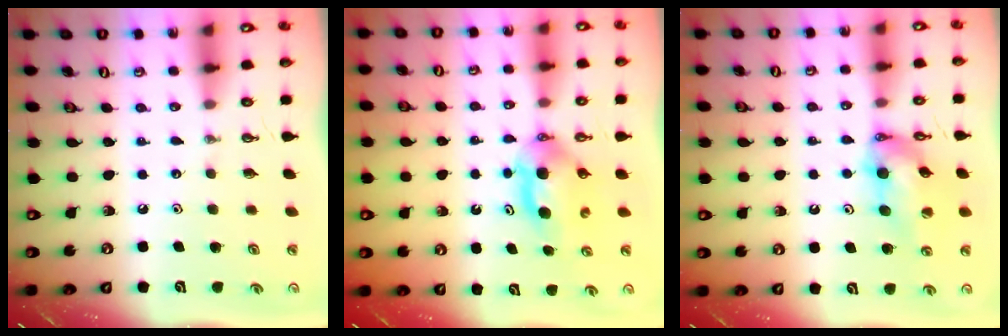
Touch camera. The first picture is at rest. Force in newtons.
{"total": 7.2, "press": 5.5, "slide": 4.7}
{"total": 12.2, "press": 12.1, "slide": 1.2}